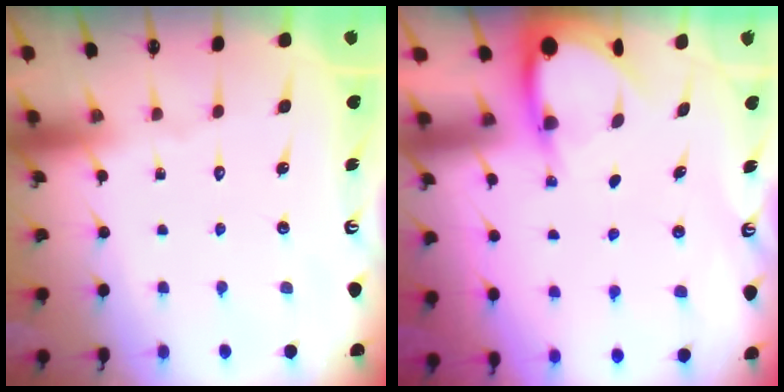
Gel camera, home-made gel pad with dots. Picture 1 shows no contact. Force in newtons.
{"total": 3.9, "press": 3.9, "slide": 0.3}